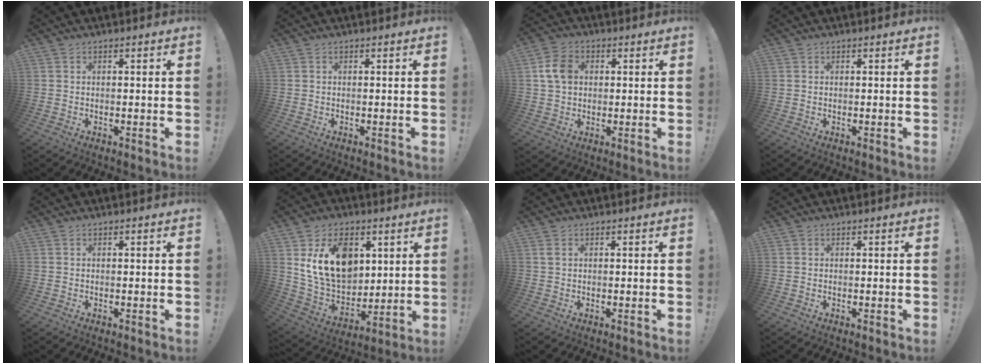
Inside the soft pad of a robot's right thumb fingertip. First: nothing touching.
{"total": 0.0}
{"total": 8.8, "force": [1.8, 6.7, 5.3], "torque": [-0.089, 0.013, 0.038]}
{"total": 0.0}
{"total": 0.0}
{"total": 19.2, "force": [6.9, 13.6, 11.7], "torque": [-0.197, -0.032, 0.130]}
{"total": 1.0, "force": [0.6, 0.5, 0.7], "torque": [-0.007, -0.001, 0.009]}
{"total": 0.0}